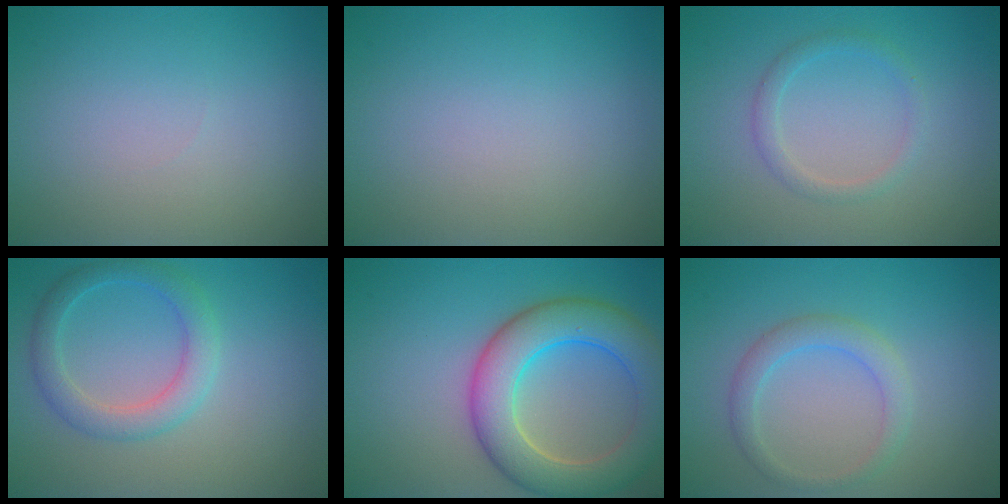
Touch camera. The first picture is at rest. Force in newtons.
{"total": 0.0}
{"total": 1.6, "press": 1.6, "slide": 0.0}
{"total": 3.2, "press": 3.2, "slide": 0.0}
{"total": 7.9, "press": 7.9, "slide": 0.4}
{"total": 2.4, "press": 2.4, "slide": 0.1}